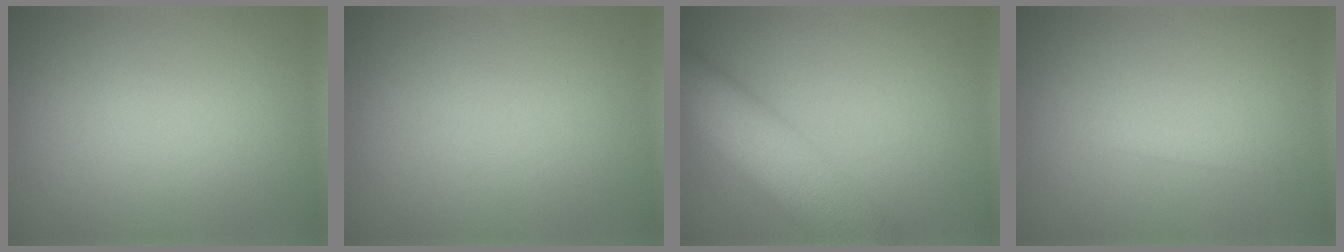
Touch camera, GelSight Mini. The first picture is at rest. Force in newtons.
{"total": 0.0}
{"total": 9.3, "press": 9.3, "slide": 0.7}
{"total": 0.9, "press": 0.9, "slide": 0.0}